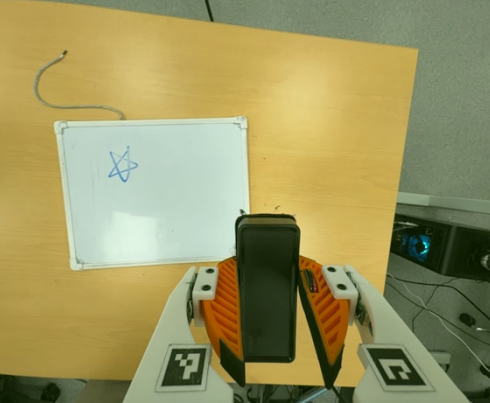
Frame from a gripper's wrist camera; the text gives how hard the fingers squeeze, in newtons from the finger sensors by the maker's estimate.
{"total": 6.1, "left": 4.7, "right": 7.5}